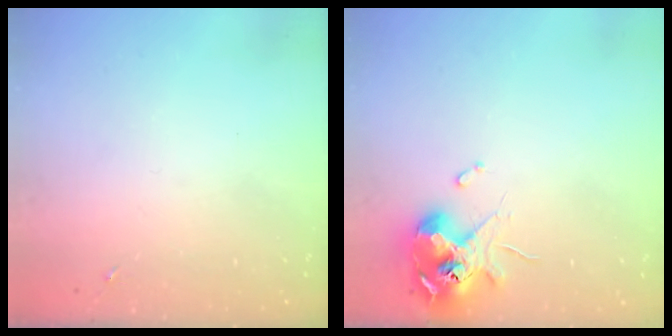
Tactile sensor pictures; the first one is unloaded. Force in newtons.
{"total": 11.1, "press": 11.0, "slide": 1.6}